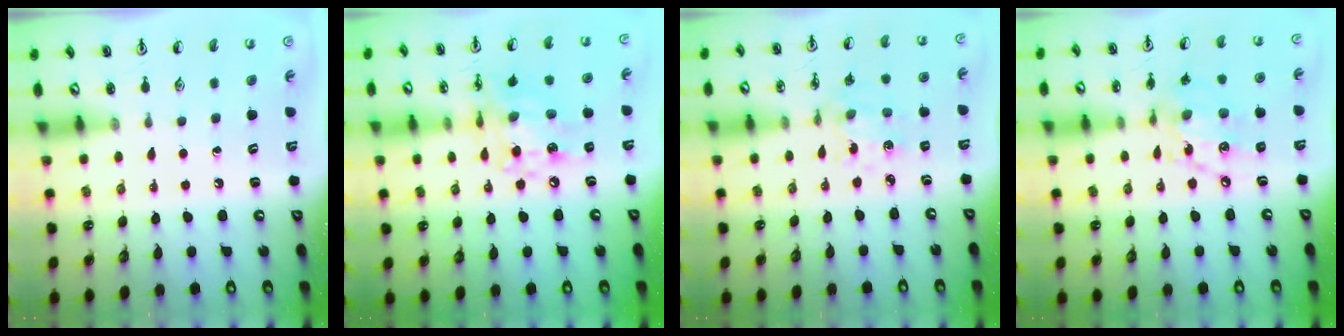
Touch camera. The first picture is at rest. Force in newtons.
{"total": 12.9, "press": 12.8, "slide": 1.1}
{"total": 2.4, "press": 2.4, "slide": 0.5}
{"total": 11.7, "press": 11.7, "slide": 0.7}